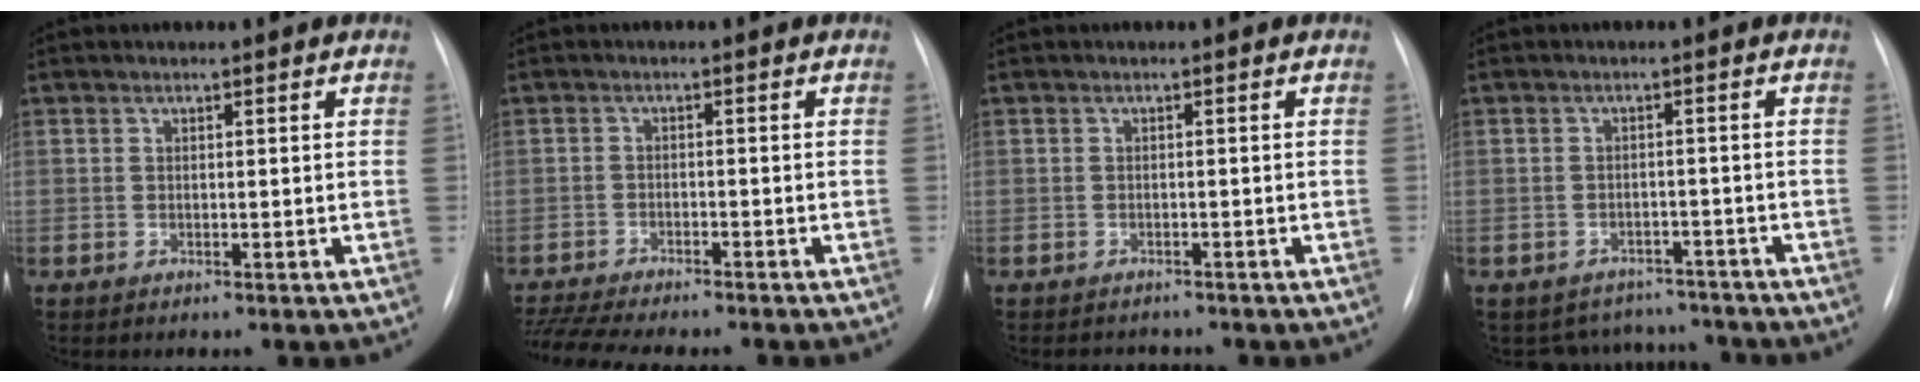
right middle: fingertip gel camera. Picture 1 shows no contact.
{"total": 12.8, "force": [-11.3, 1.9, 5.7], "torque": [-0.095, -0.006, -0.164]}
{"total": 2.4, "force": [-2.2, 1.0, 0.1], "torque": [-0.002, -0.001, -0.029]}
{"total": 7.8, "force": [-7.1, 3.3, -0.4], "torque": [0.010, 0.027, -0.083]}